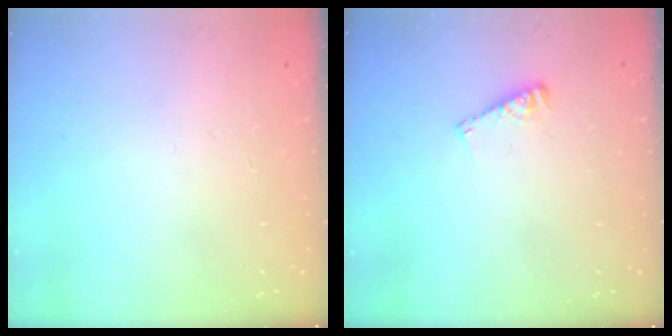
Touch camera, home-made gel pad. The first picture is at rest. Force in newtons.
{"total": 4.2, "press": 4.2, "slide": 0.7}